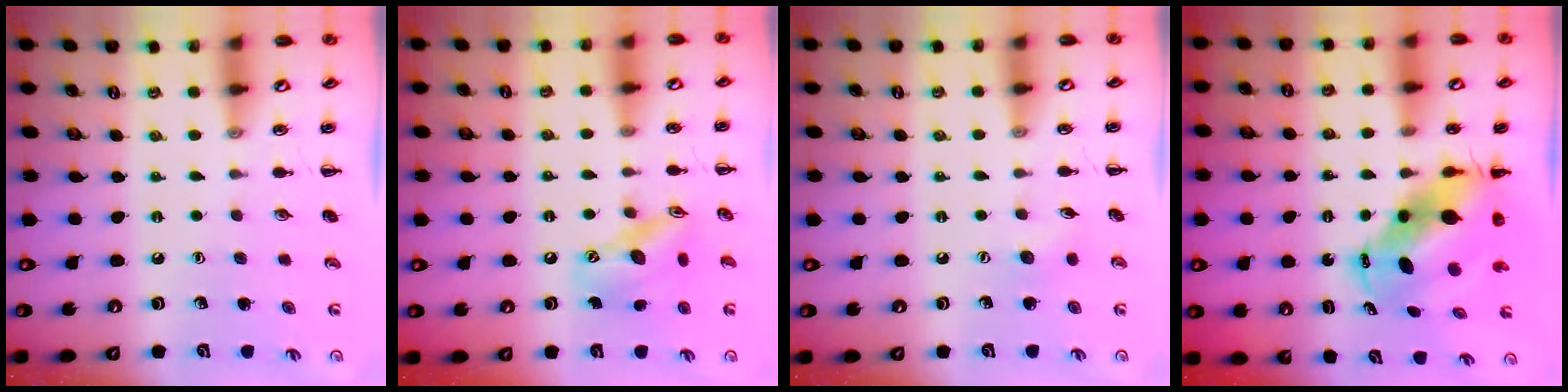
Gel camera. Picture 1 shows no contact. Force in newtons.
{"total": 13.9, "press": 13.6, "slide": 2.7}
{"total": 4.0, "press": 3.8, "slide": 1.0}
{"total": 9.6, "press": 9.3, "slide": 2.5}